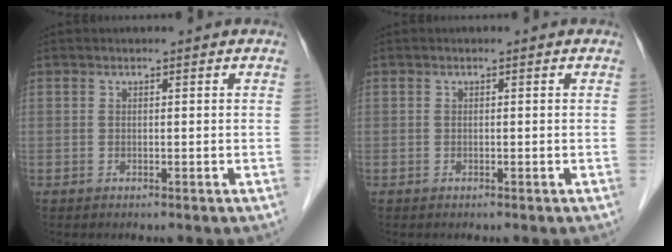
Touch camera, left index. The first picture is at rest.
{"total": 0.0}